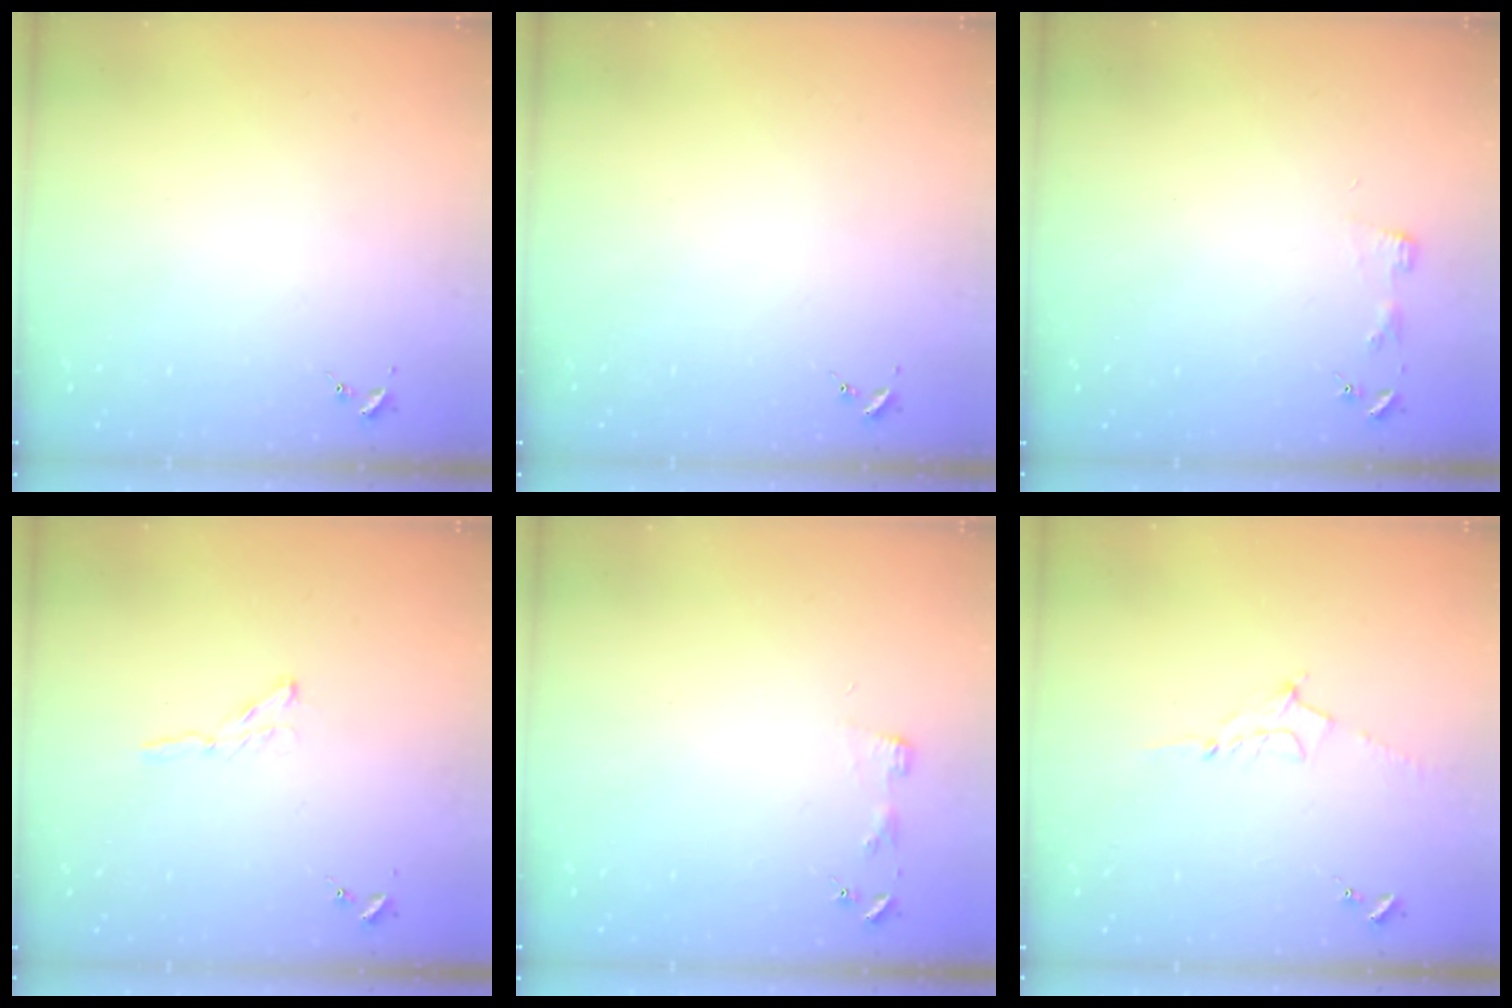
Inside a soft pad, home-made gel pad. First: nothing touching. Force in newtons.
{"total": 0.0}
{"total": 2.9, "press": 2.9, "slide": 0.3}
{"total": 3.9, "press": 3.8, "slide": 0.5}
{"total": 2.9, "press": 2.9, "slide": 0.3}
{"total": 7.9, "press": 7.9, "slide": 1.0}